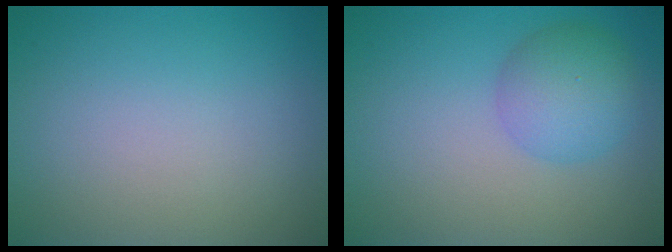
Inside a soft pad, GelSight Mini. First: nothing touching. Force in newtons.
{"total": 4.0, "press": 4.0, "slide": 0.2}